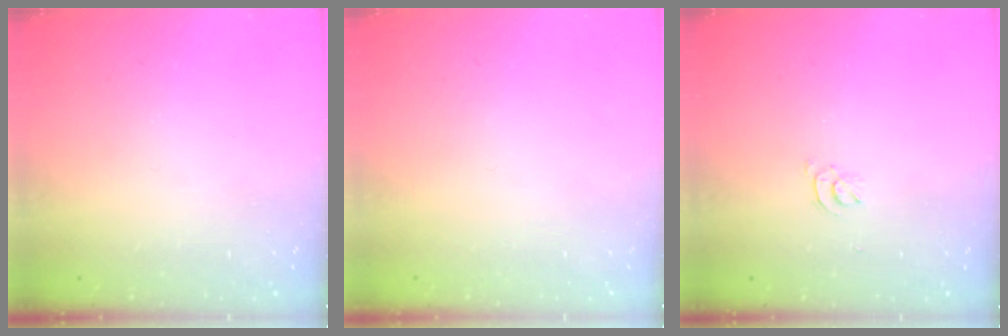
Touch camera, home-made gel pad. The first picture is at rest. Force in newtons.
{"total": 1.5, "press": 1.5, "slide": 0.1}
{"total": 2.9, "press": 2.9, "slide": 0.5}